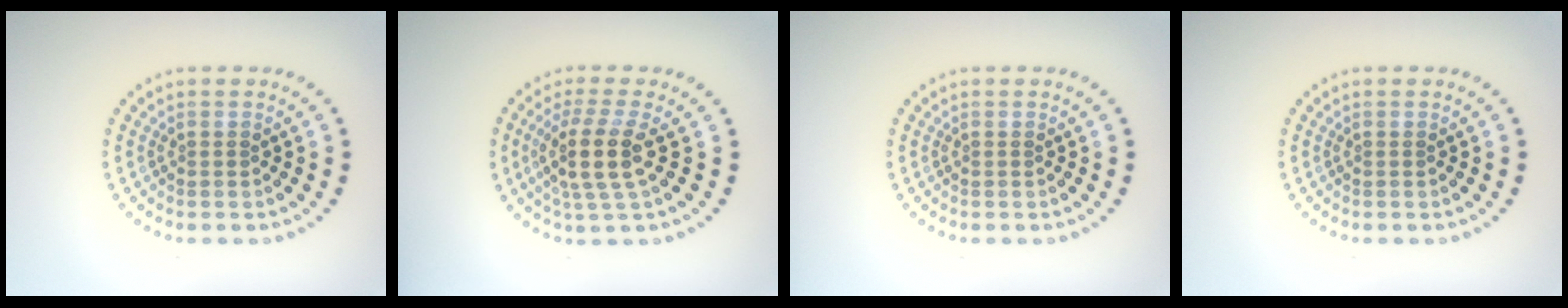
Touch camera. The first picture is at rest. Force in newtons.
{"total": 4.1, "press": 3.4, "slide": 2.4}
{"total": 0.0}
{"total": 0.0}